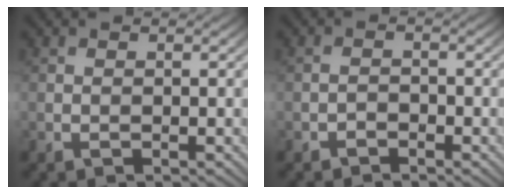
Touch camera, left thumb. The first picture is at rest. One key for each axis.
{"total": 1.2, "fx": -1.2, "fy": 0.4, "fz": 0.1, "tx": -0.006, "ty": -0.001, "tz": -0.020}